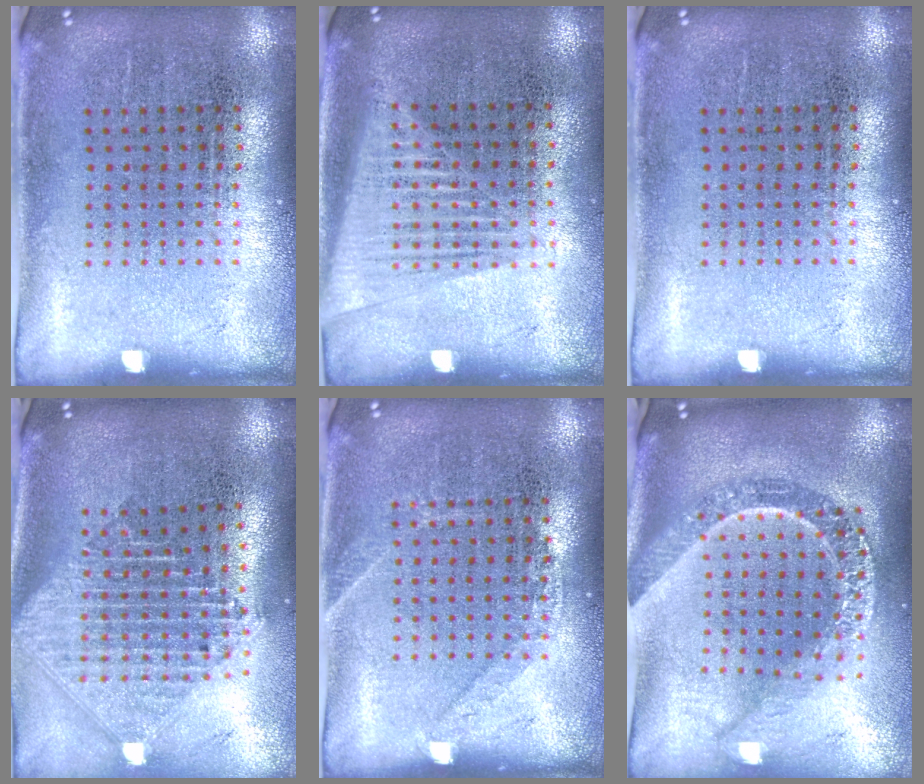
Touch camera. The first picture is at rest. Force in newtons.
{"total": 1.5, "press": 1.4, "slide": 0.6}
{"total": 0.0}
{"total": 2.5, "press": 1.9, "slide": 1.5}
{"total": 1.2, "press": 1.2, "slide": 0.2}
{"total": 2.7, "press": 2.2, "slide": 1.7}